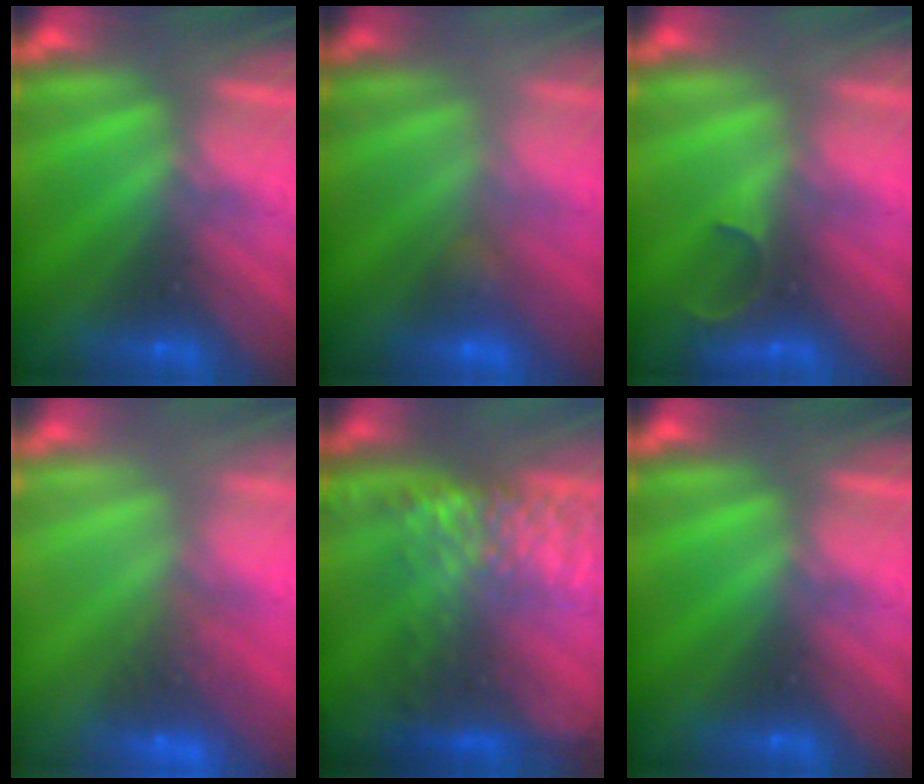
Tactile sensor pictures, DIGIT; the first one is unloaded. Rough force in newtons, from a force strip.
{"total": 2.2}
{"total": 2.9}
{"total": 7.5}
{"total": 7.4}
{"total": 0.0}